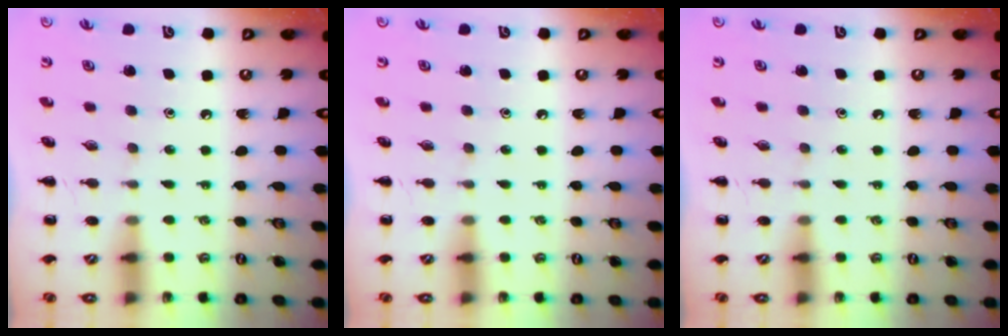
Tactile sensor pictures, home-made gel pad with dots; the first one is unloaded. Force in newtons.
{"total": 0.0}
{"total": 0.0}